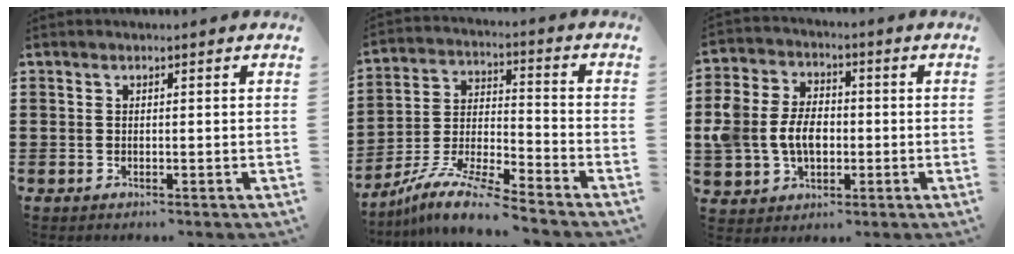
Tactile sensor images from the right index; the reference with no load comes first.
{"total": 9.7, "force": [-8.8, 0.3, 4.0], "torque": [-0.084, 0.005, -0.176]}
{"total": 7.9, "force": [-0.9, 5.9, 5.1], "torque": [-0.137, 0.006, -0.022]}